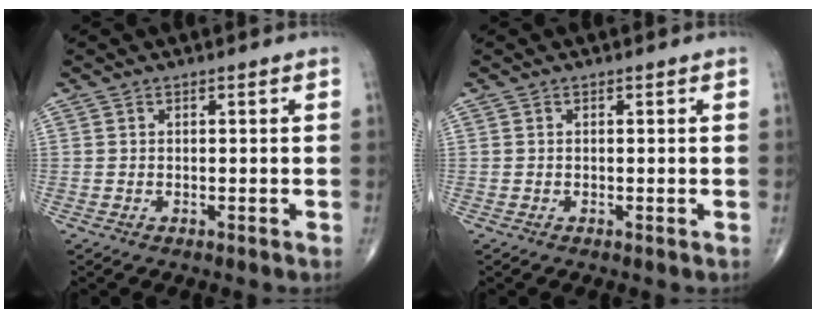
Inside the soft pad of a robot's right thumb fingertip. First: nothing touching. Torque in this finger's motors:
{"motor_torque": [-0.29, -0.52, -0.19, 0.01, 0.01]}